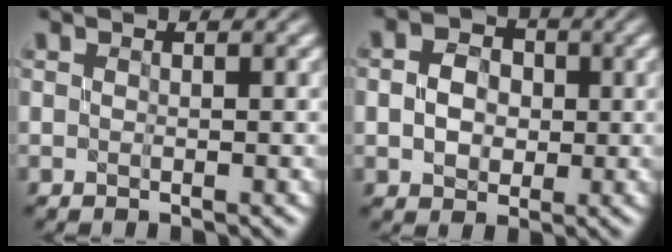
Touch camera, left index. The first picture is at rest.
{"total": 3.7, "force": [-0.1, 3.0, 2.1], "torque": [-0.043, 0.001, -0.008]}